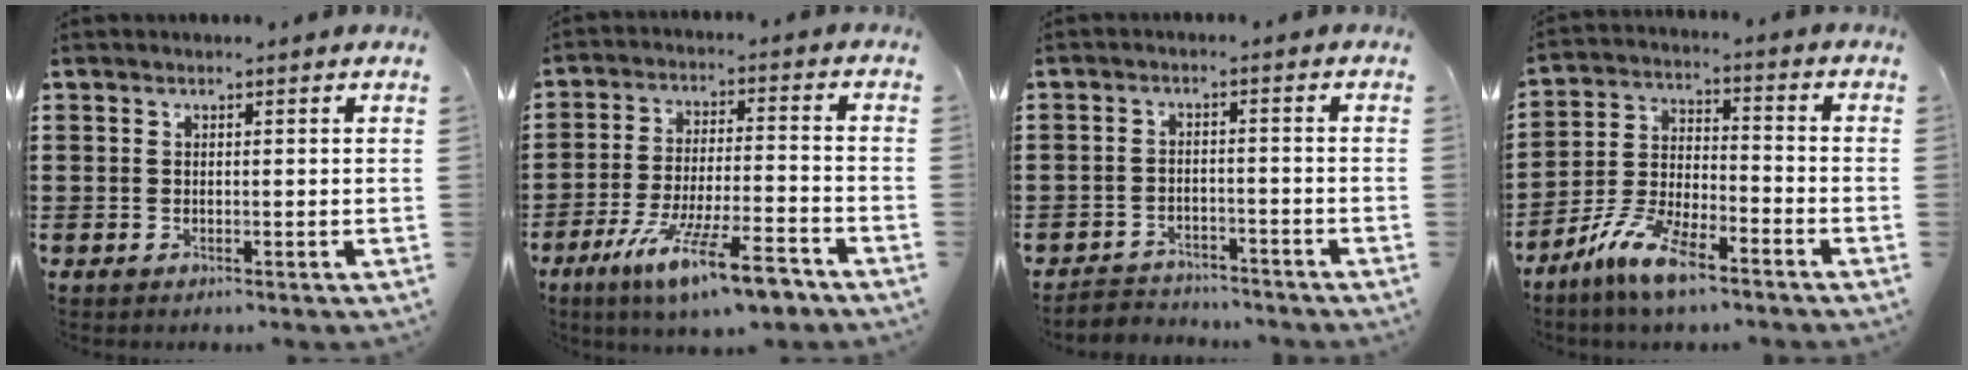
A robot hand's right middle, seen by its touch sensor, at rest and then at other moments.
{"total": 12.1, "force": [-8.5, 2.1, 8.3], "torque": [-0.156, 0.013, -0.159]}
{"total": 3.1, "force": [-3.0, 0.7, -0.3], "torque": [-0.005, -0.001, -0.066]}
{"total": 9.4, "force": [-7.2, 2.3, 5.5], "torque": [-0.129, 0.005, -0.145]}